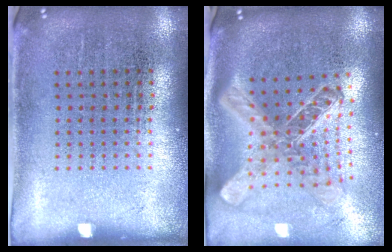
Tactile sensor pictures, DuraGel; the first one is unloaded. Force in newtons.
{"total": 2.7, "press": 2.0, "slide": 1.8}